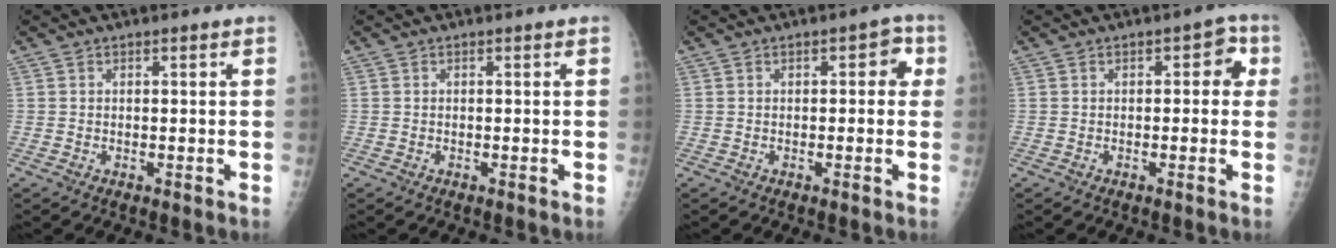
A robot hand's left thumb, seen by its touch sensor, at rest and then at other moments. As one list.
[{"total": 0.0}, {"total": 3.4, "force": [0.6, 2.0, 2.6], "torque": [-0.003, 0.008, -0.005]}, {"total": 3.9, "force": [0.6, 2.4, 3.0], "torque": [-0.005, 0.009, -0.006]}]